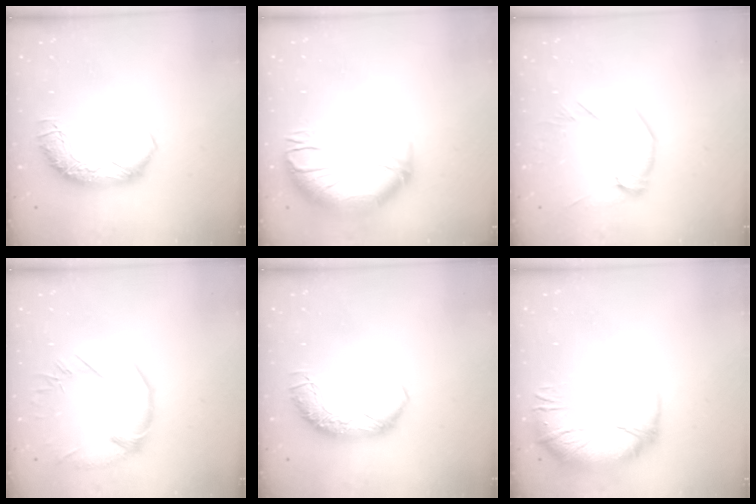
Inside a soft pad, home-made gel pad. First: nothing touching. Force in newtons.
{"total": 3.8, "press": 2.1, "slide": 3.2}
{"total": 0.9, "press": 0.7, "slide": 0.6}
{"total": 2.8, "press": 1.9, "slide": 2.0}
{"total": 0.0}
{"total": 2.8, "press": 1.2, "slide": 2.6}